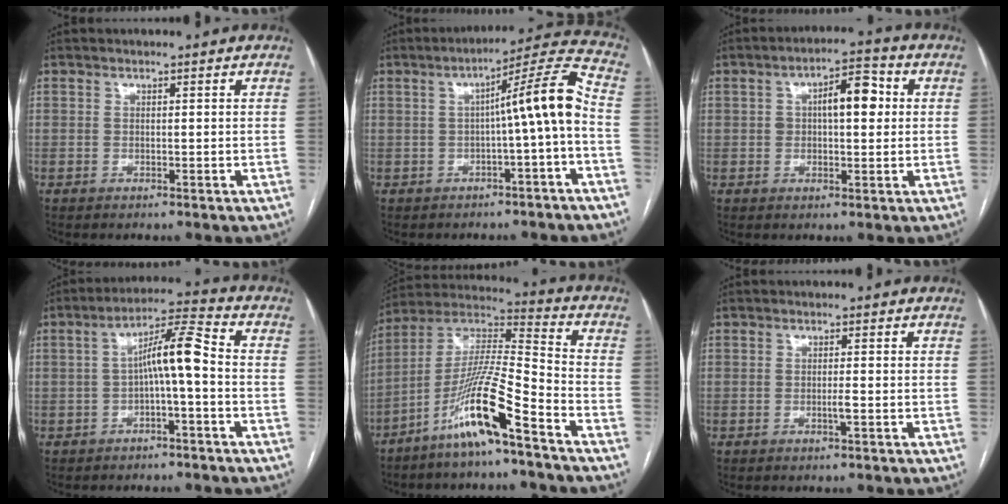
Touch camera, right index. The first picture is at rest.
{"total": 9.3, "force": [-1.4, -0.5, 9.2], "torque": [-0.126, 0.028, -0.021]}
{"total": 7.1, "force": [1.2, 2.8, 6.5], "torque": [-0.102, 0.029, 0.019]}
{"total": 7.6, "force": [-0.9, 0.7, 7.6], "torque": [-0.129, 0.030, -0.018]}
{"total": 14.1, "force": [-8.4, 0.1, 11.3], "torque": [-0.226, -0.003, -0.164]}
{"total": 1.2, "force": [-0.5, -0.2, 1.1], "torque": [-0.022, -0.001, -0.008]}